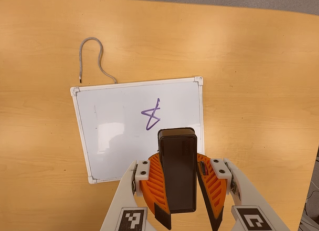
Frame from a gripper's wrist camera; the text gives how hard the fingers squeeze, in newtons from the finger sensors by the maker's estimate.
{"total": 11.6, "left": 11.2, "right": 11.9}